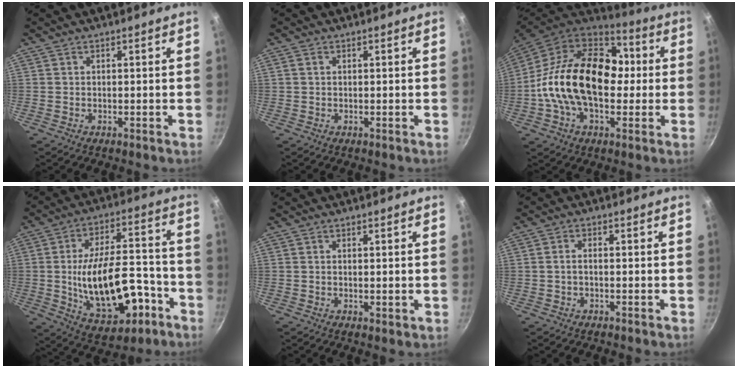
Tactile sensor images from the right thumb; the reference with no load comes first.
{"total": 0.9, "force": [0.3, 0.7, 0.5], "torque": [-0.008, 0.003, 0.004]}
{"total": 24.7, "force": [0.0, 16.0, 18.8], "torque": [-0.291, 0.037, -0.014]}
{"total": 20.9, "force": [-5.6, 10.8, 17.0], "torque": [-0.247, 0.047, -0.061]}
{"total": 1.0, "force": [0.4, 0.3, 0.8], "torque": [-0.012, -0.006, 0.004]}
{"total": 1.7, "force": [-0.2, 0.9, 1.4], "torque": [-0.033, 0.011, -0.006]}